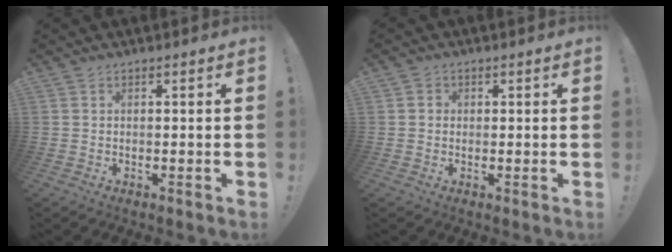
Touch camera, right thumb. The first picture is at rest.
{"total": 1.4, "force": [0.2, 1.4, 0.3], "torque": [-0.006, 0.004, 0.003]}